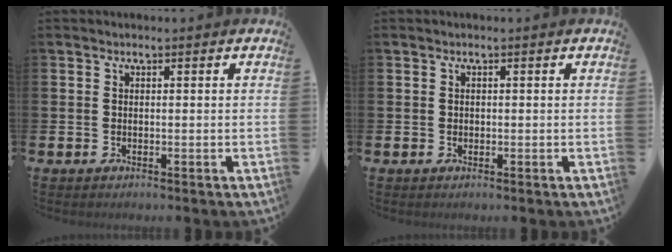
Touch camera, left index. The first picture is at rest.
{"total": 0.5, "force": [0.1, 0.5, 0.1], "torque": [0.003, 0.002, 0.001]}